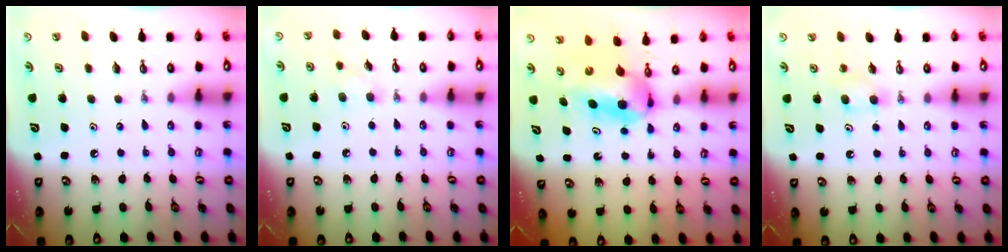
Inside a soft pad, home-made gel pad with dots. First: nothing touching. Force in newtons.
{"total": 6.4, "press": 6.2, "slide": 1.4}
{"total": 5.4, "press": 5.2, "slide": 1.5}
{"total": 3.6, "press": 3.6, "slide": 0.7}